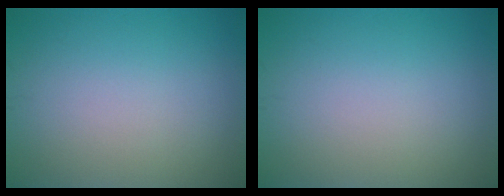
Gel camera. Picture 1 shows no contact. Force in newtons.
{"total": 0.0}